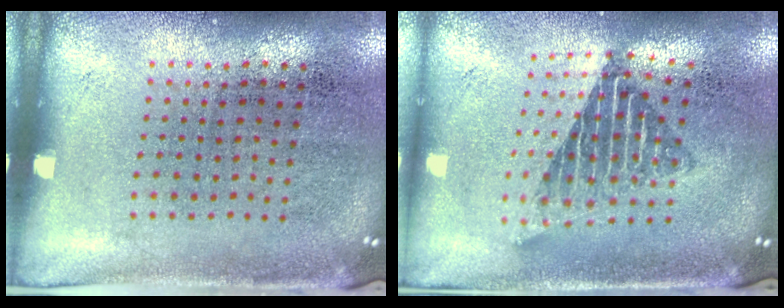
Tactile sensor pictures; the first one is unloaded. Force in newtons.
{"total": 1.7, "press": 1.4, "slide": 1.0}